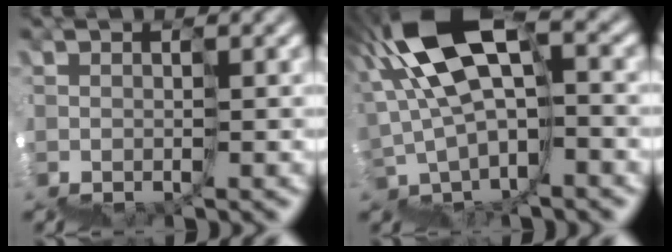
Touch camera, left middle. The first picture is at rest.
{"total": 8.1, "force": [2.9, 3.9, 6.5], "torque": [-0.130, 0.034, 0.052]}